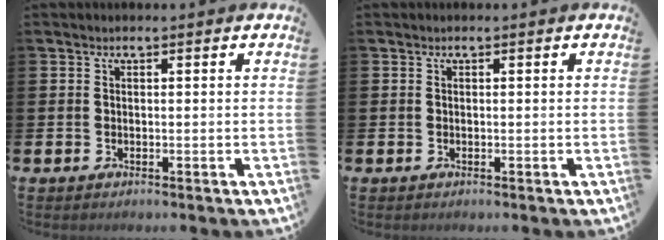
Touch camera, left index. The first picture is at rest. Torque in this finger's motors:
{"motor_torque": [0.00, 0.00, -0.03, -0.01]}